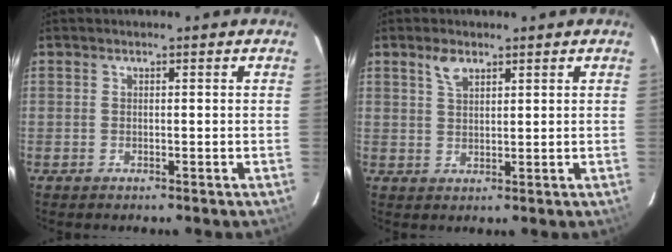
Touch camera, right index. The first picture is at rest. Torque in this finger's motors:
{"motor_torque": [0.06, 0.04, 0.15, 0.02]}